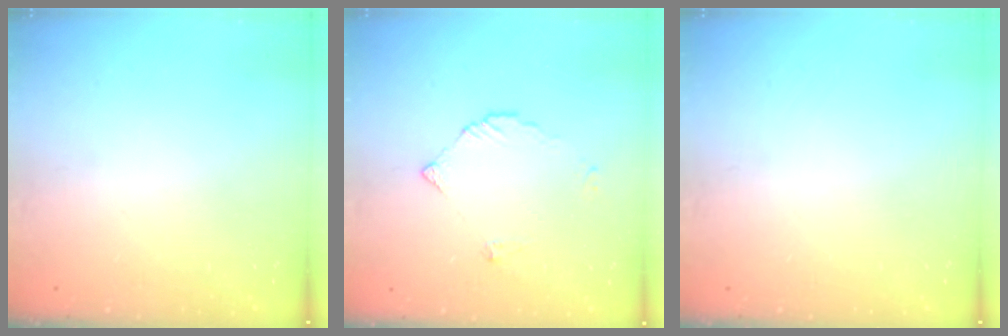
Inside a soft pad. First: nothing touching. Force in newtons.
{"total": 3.3, "press": 3.2, "slide": 0.4}
{"total": 0.0}